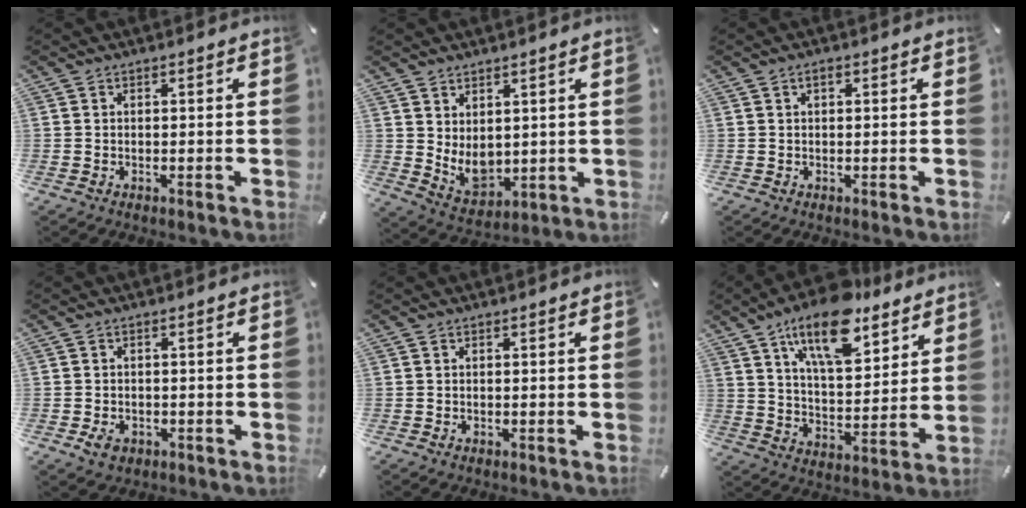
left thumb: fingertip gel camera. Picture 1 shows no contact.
{"total": 6.5, "force": [2.3, 5.0, 3.5], "torque": [-0.067, -0.021, 0.049]}
{"total": 1.2, "force": [0.5, 0.6, 0.9], "torque": [-0.020, 0.004, 0.008]}
{"total": 3.1, "force": [-1.2, 2.4, 1.5], "torque": [-0.032, 0.004, -0.023]}
{"total": 0.0}
{"total": 17.1, "force": [12.0, 7.5, 9.6], "torque": [-0.158, -0.063, 0.206]}